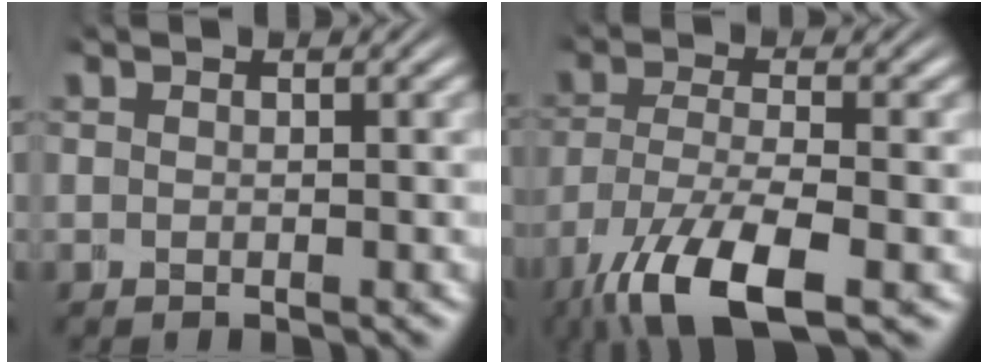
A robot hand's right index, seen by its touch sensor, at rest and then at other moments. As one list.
[{"total": 7.4, "force": [-3.2, 3.5, 5.6], "torque": [-0.131, -0.054, -0.023]}]